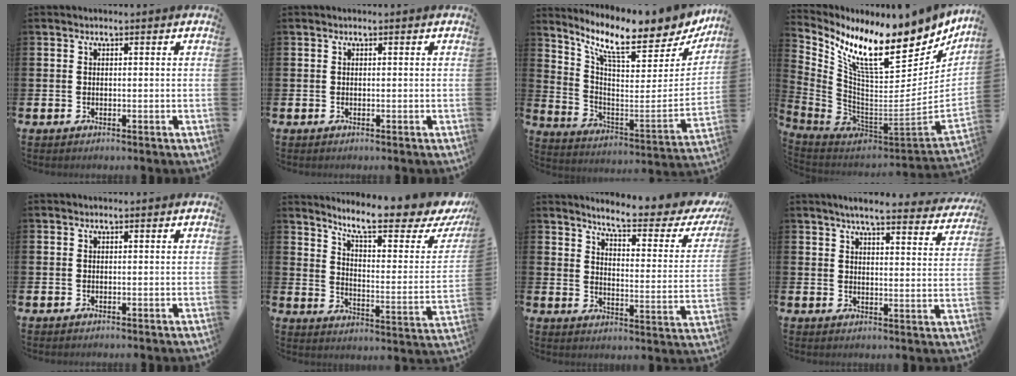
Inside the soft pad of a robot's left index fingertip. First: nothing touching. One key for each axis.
{"total": 0.0}
{"total": 10.8, "fx": 8.8, "fy": 2.6, "fz": 5.7, "tx": -0.120, "ty": -0.074, "tz": 0.142}
{"total": 11.0, "fx": 8.8, "fy": 3.5, "fz": 5.5, "tx": -0.131, "ty": -0.089, "tz": 0.151}
{"total": 0.0}
{"total": 10.5, "fx": 8.5, "fy": 2.0, "fz": 5.8, "tx": -0.115, "ty": -0.064, "tz": 0.136}
{"total": 6.5, "fx": 5.7, "fy": 0.7, "fz": 3.1, "tx": -0.071, "ty": -0.048, "tz": 0.087}
{"total": 5.2, "fx": 4.9, "fy": 0.2, "fz": 1.8, "tx": -0.040, "ty": -0.031, "tz": 0.080}